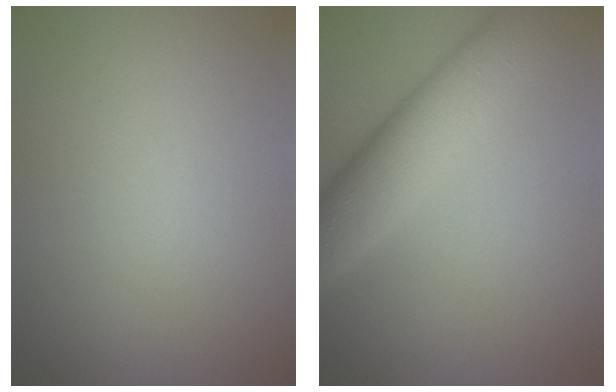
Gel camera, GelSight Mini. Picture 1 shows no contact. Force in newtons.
{"total": 7.1, "press": 7.1, "slide": 0.4}